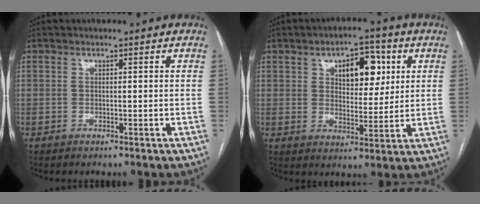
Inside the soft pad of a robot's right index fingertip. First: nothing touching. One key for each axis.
{"total": 8.9, "fx": 3.4, "fy": 4.5, "fz": 6.9, "tx": -0.096, "ty": 0.015, "tz": 0.054}